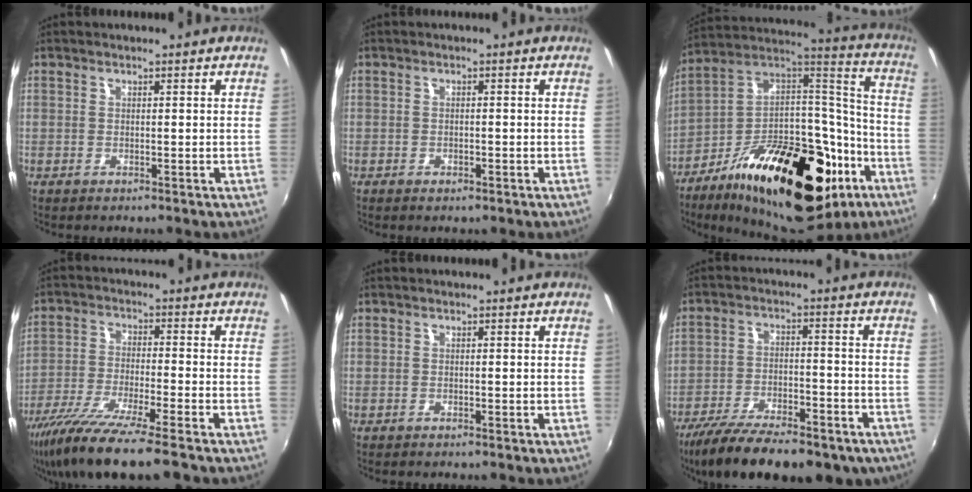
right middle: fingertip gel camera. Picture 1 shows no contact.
{"total": 1.6, "force": [-1.0, 0.9, 0.8], "torque": [-0.015, -0.005, -0.018]}
{"total": 34.0, "force": [-17.5, 16.2, 24.2], "torque": [-0.376, 0.034, -0.260]}
{"total": 14.5, "force": [-11.2, 0.9, 9.2], "torque": [-0.190, -0.042, -0.199]}
{"total": 0.0}
{"total": 22.4, "force": [-16.8, 8.0, 12.5], "torque": [-0.234, -0.045, -0.244]}